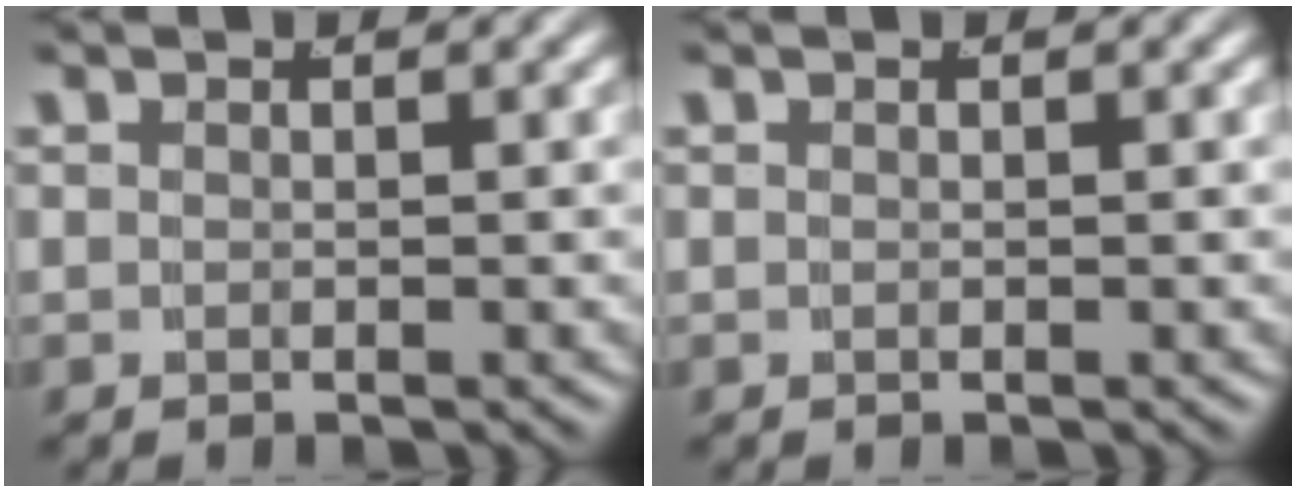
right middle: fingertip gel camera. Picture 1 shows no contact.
{"total": 0.0}